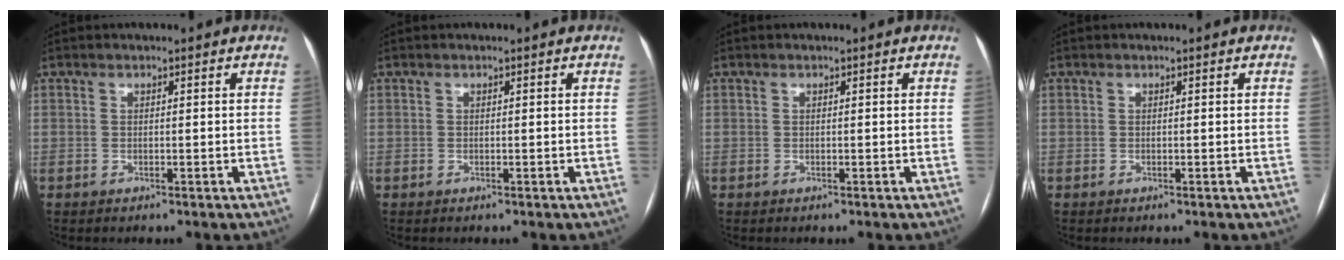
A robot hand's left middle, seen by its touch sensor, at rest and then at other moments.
{"total": 0.0}
{"total": 0.0}
{"total": 0.0}